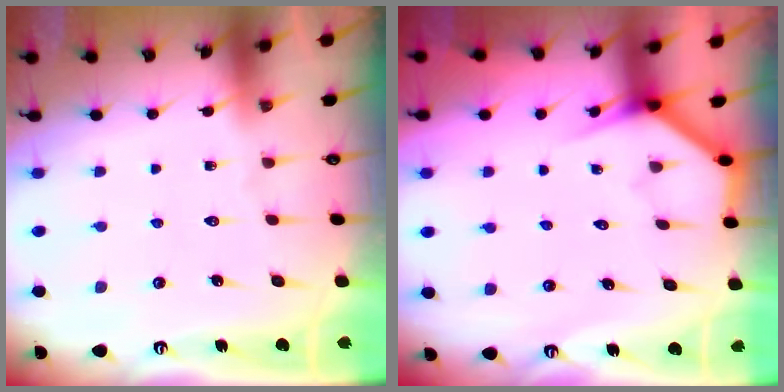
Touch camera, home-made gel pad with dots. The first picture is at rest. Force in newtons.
{"total": 3.8, "press": 3.8, "slide": 0.3}